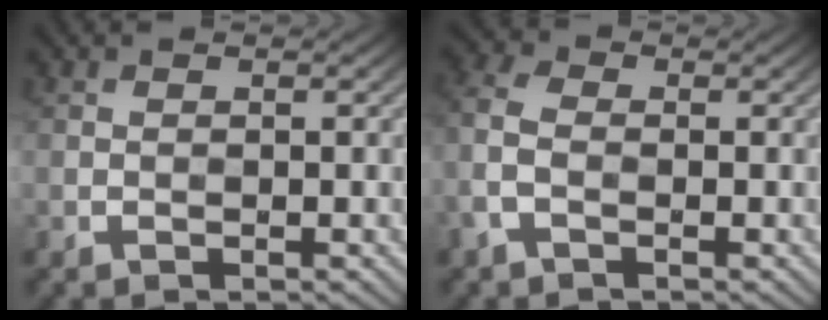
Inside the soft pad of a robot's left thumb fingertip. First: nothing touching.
{"total": 4.1, "force": [-1.4, 2.4, 3.0], "torque": [-0.093, 0.003, -0.044]}